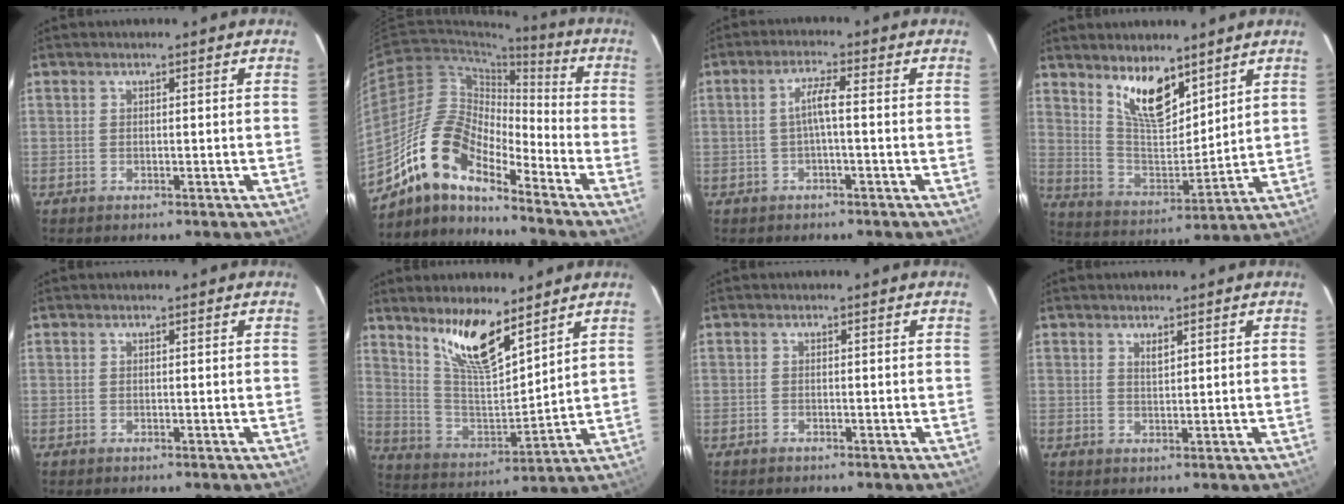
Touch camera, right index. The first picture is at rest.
{"total": 13.9, "force": [-11.1, 4.6, 7.1], "torque": [-0.124, 0.010, -0.224]}
{"total": 3.5, "force": [-0.5, 0.1, 3.4], "torque": [-0.068, 0.006, -0.008]}
{"total": 11.6, "force": [7.9, 4.4, 7.2], "torque": [-0.130, -0.007, 0.157]}
{"total": 0.0}
{"total": 12.8, "force": [9.1, 3.4, 8.4], "torque": [-0.155, -0.007, 0.183]}
{"total": 0.5, "force": [-0.5, 0.3, 0.0], "torque": [-0.001, 0.002, -0.009]}
{"total": 1.6, "force": [1.0, 0.6, 1.1], "torque": [-0.016, 0.001, 0.019]}